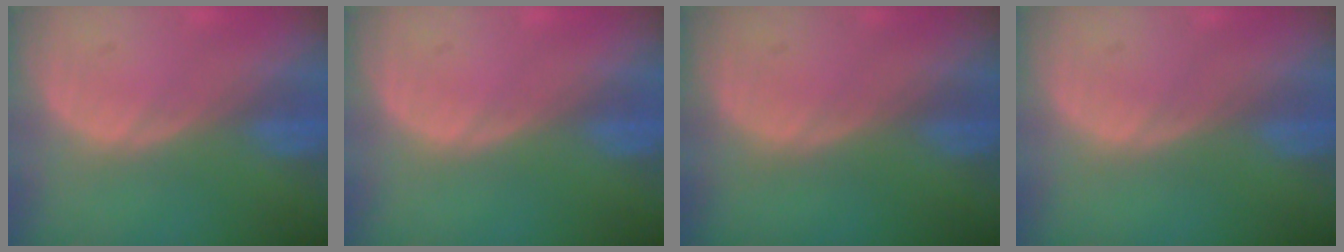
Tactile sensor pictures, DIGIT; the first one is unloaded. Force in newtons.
{"total": 0.0}
{"total": 0.0}
{"total": 0.0}